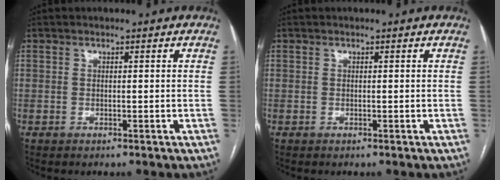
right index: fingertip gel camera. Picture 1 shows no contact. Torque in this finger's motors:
{"motor_torque": [0.00, 0.00, 0.00, 0.00]}